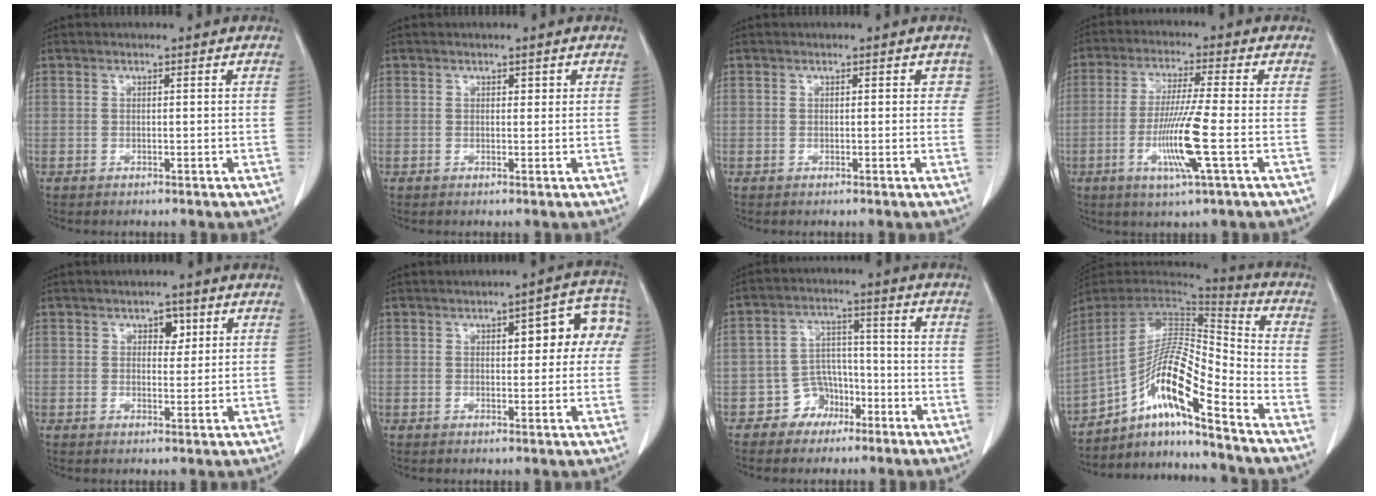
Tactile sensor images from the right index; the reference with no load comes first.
{"total": 0.8, "force": [0.4, 0.5, 0.5], "torque": [-0.001, -0.001, 0.004]}
{"total": 1.6, "force": [0.6, 1.0, 1.0], "torque": [-0.002, 0.010, 0.002]}
{"total": 9.7, "force": [-2.7, -0.9, 9.2], "torque": [-0.185, -0.018, -0.054]}
{"total": 2.9, "force": [1.3, 1.8, 1.9], "torque": [-0.021, 0.003, 0.018]}
{"total": 9.0, "force": [2.3, 3.3, 8.1], "torque": [-0.085, 0.033, 0.023]}
{"total": 6.2, "force": [-3.4, 5.1, 1.1], "torque": [-0.015, 0.020, -0.048]}
{"total": 14.8, "force": [-9.3, 1.0, 11.5], "torque": [-0.206, 0.015, -0.161]}